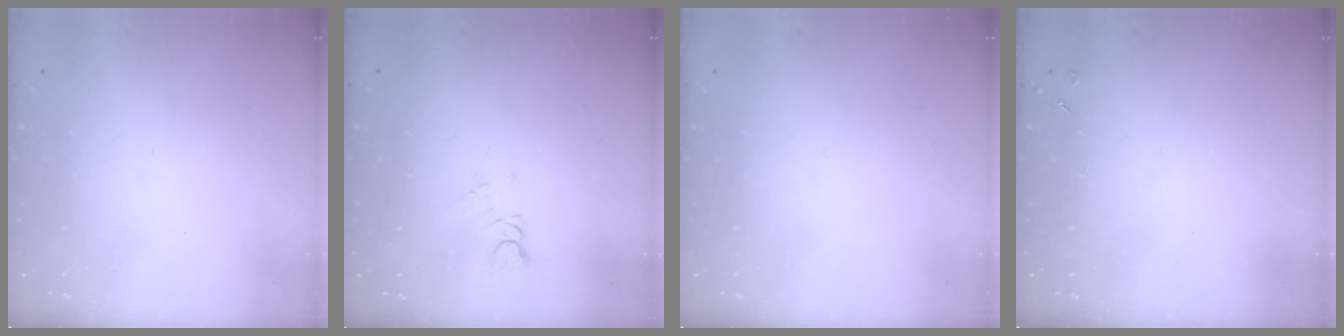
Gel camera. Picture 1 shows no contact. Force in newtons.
{"total": 1.7, "press": 1.6, "slide": 0.3}
{"total": 0.0}
{"total": 2.8, "press": 2.7, "slide": 0.5}